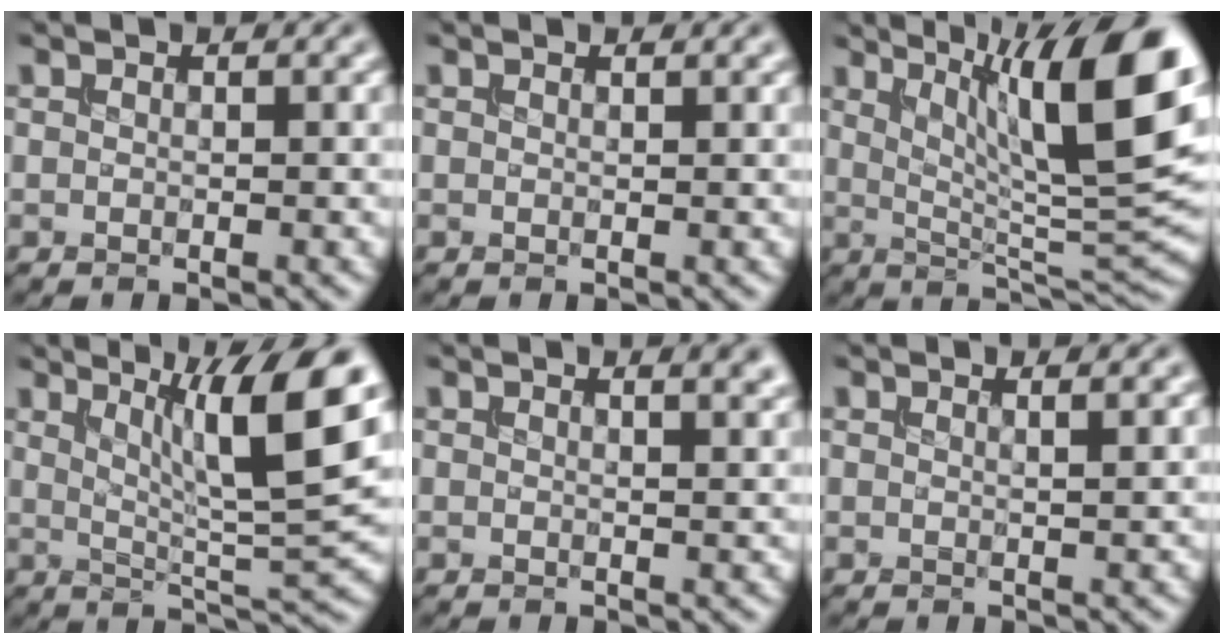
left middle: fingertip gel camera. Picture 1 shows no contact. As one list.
[{"total": 0.6, "force": [0.5, 0.2, 0.3], "torque": [-0.003, 0.000, 0.006]}, {"total": 13.2, "force": [4.9, 3.4, 11.8], "torque": [-0.155, 0.003, 0.080]}, {"total": 10.0, "force": [3.8, 1.9, 9.1], "torque": [-0.128, -0.002, 0.065]}, {"total": 3.3, "force": [2.2, 1.4, 2.1], "torque": [-0.003, 0.017, 0.009]}, {"total": 1.8, "force": [1.1, 0.7, 1.3], "torque": [-0.006, 0.008, -0.005]}]